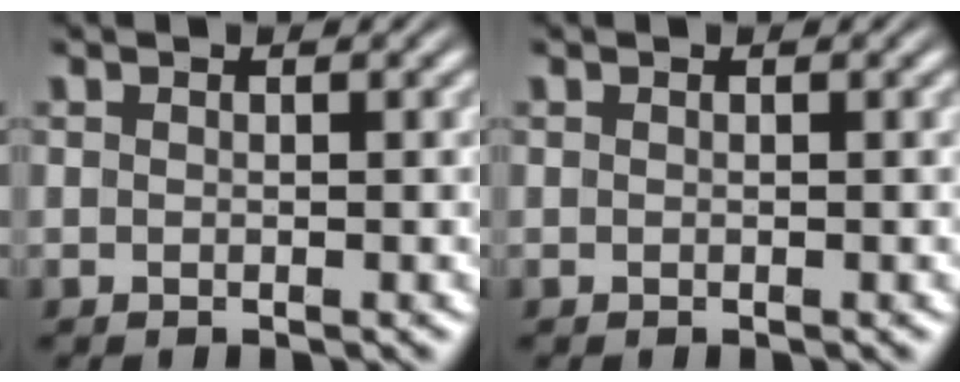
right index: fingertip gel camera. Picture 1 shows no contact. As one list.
[{"total": 0.0}]